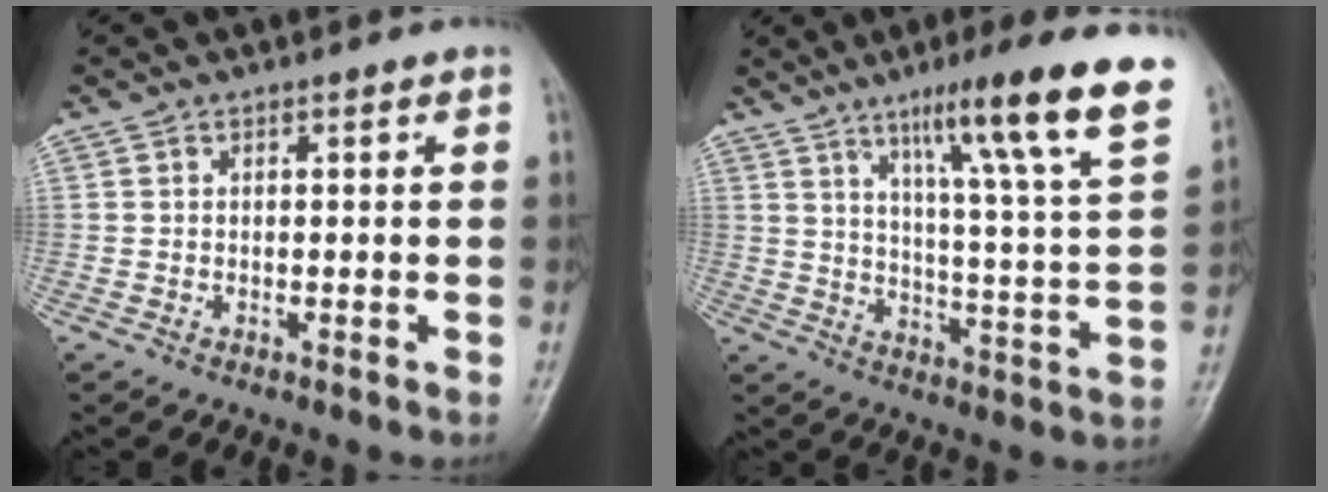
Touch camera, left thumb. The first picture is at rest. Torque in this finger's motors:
{"motor_torque": [0.41, 0.27, 1.52, -1.25, 0.13]}